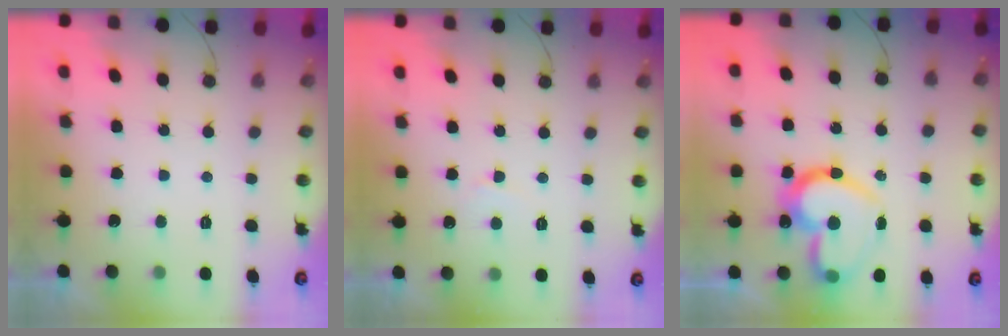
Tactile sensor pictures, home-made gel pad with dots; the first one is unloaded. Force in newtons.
{"total": 3.0, "press": 3.0, "slide": 0.3}
{"total": 21.2, "press": 21.1, "slide": 1.9}